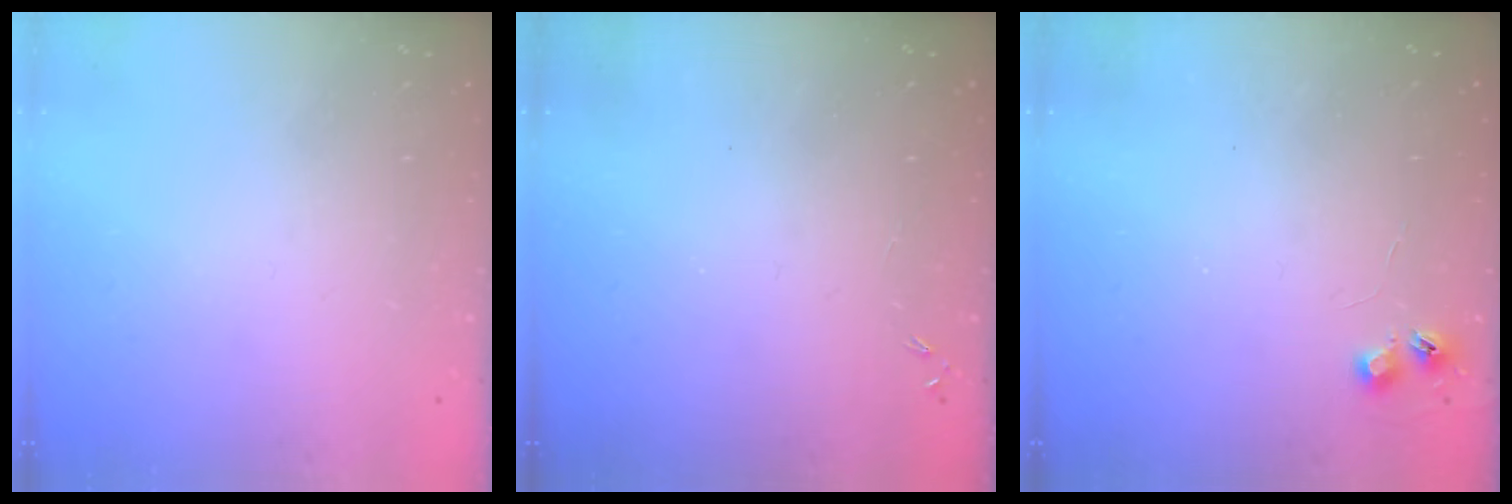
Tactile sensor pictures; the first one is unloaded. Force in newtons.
{"total": 0.0}
{"total": 4.0, "press": 4.0, "slide": 0.6}